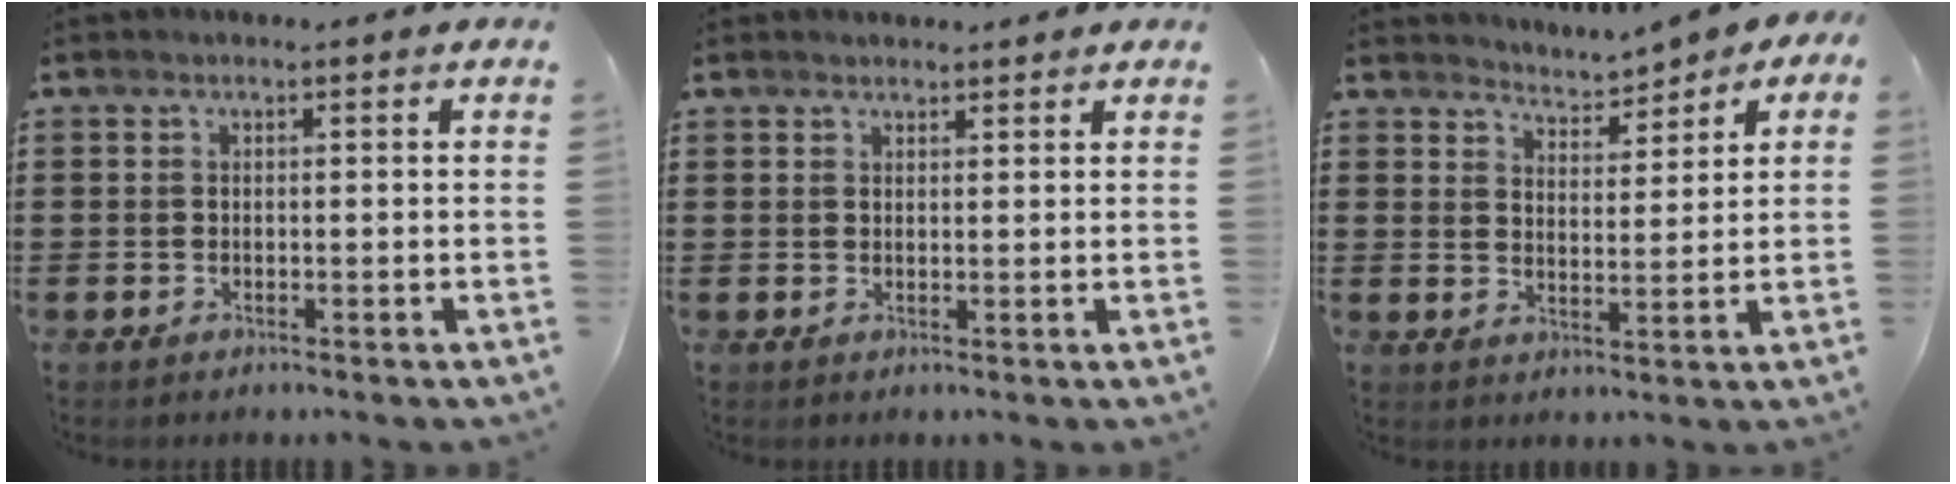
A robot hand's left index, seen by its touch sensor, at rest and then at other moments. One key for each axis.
{"total": 1.4, "fx": 1.4, "fy": 0.4, "fz": 0.0, "tx": -0.004, "ty": 0.002, "tz": 0.026}
{"total": 3.5, "fx": 3.4, "fy": 0.7, "fz": 0.1, "tx": -0.020, "ty": -0.014, "tz": 0.059}